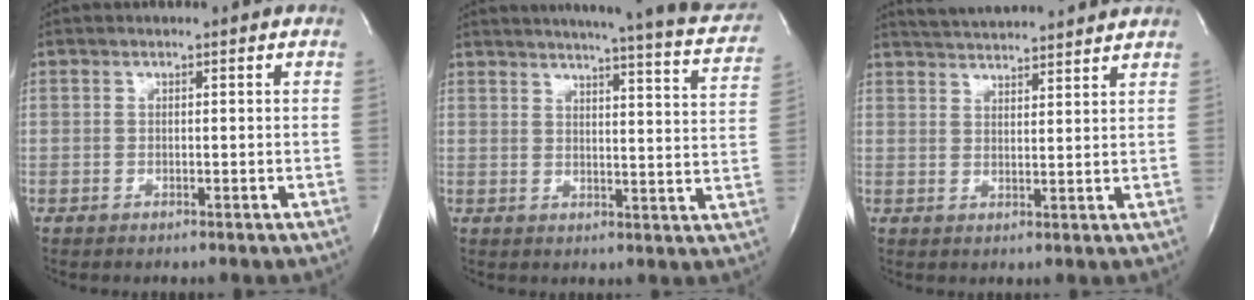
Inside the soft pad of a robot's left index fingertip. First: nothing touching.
{"total": 21.8, "force": [19.2, 2.0, 10.1], "torque": [-0.137, -0.047, 0.213]}
{"total": 11.2, "force": [10.5, 0.7, 3.8], "torque": [-0.071, 0.018, 0.151]}